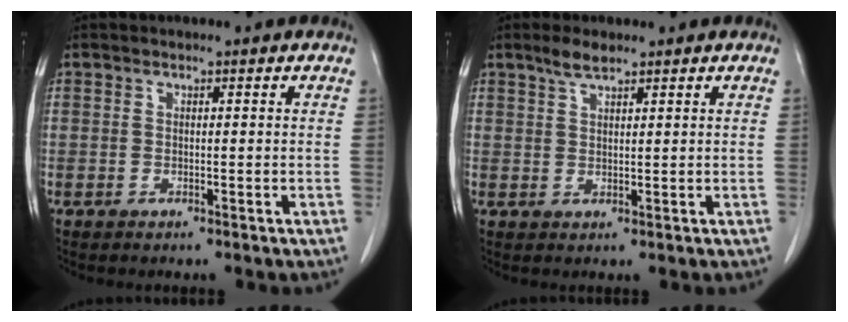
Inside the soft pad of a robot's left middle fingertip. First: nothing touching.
{"total": 2.6, "force": [2.1, 0.4, 1.5], "torque": [-0.037, 0.003, 0.042]}